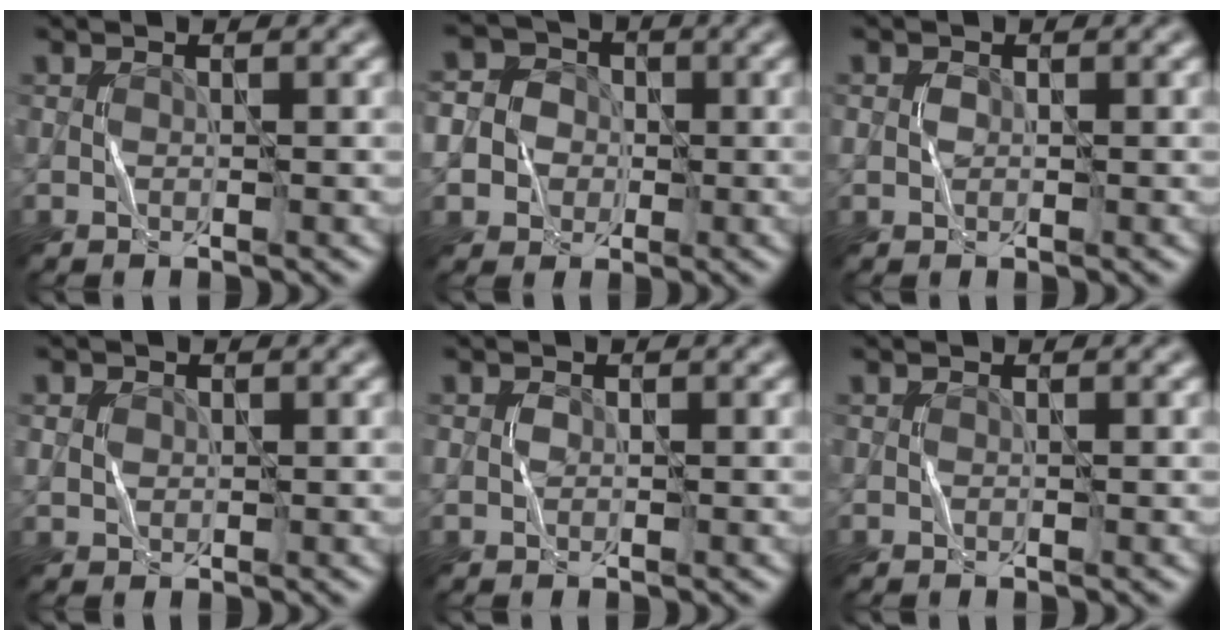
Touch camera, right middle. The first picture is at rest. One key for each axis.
{"total": 8.2, "fx": -1.6, "fy": 7.7, "fz": 2.4, "tx": -0.064, "ty": 0.009, "tz": -0.060}
{"total": 1.3, "fx": 0.3, "fy": 1.1, "fz": 0.6, "tx": -0.012, "ty": 0.004, "tz": 0.003}
{"total": 1.5, "fx": 0.6, "fy": 1.2, "fz": 0.6, "tx": -0.022, "ty": 0.003, "tz": 0.016}
{"total": 1.0, "fx": 0.2, "fy": 0.8, "fz": 0.4, "tx": -0.007, "ty": 0.002, "tz": 0.003}
{"total": 0.0}